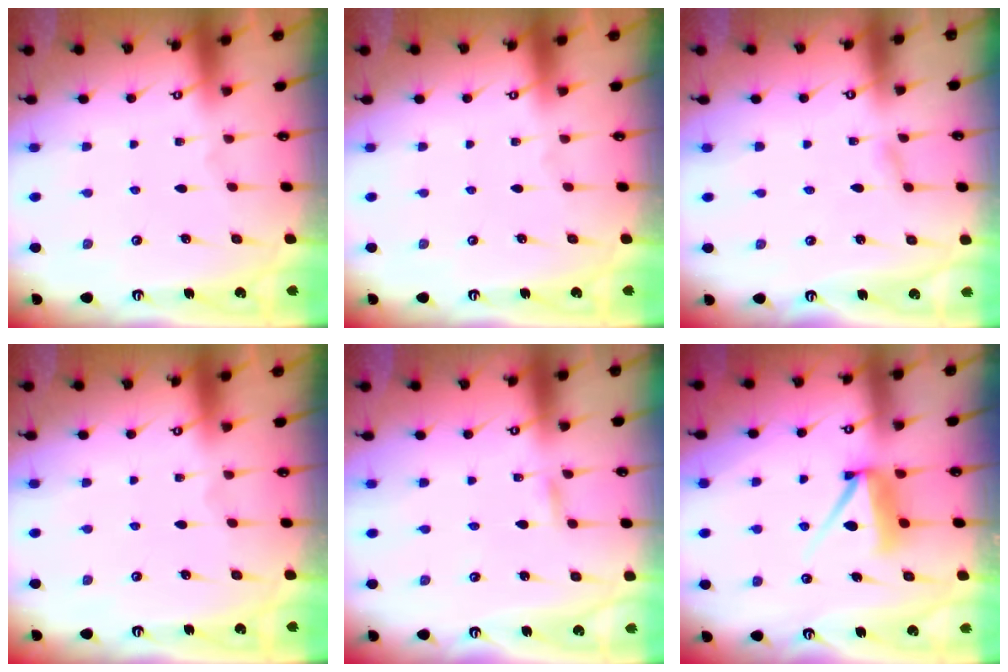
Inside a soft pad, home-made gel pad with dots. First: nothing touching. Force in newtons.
{"total": 0.0}
{"total": 0.9, "press": 0.9, "slide": 0.1}
{"total": 0.0}
{"total": 1.4, "press": 1.4, "slide": 0.0}
{"total": 8.3, "press": 8.2, "slide": 0.9}